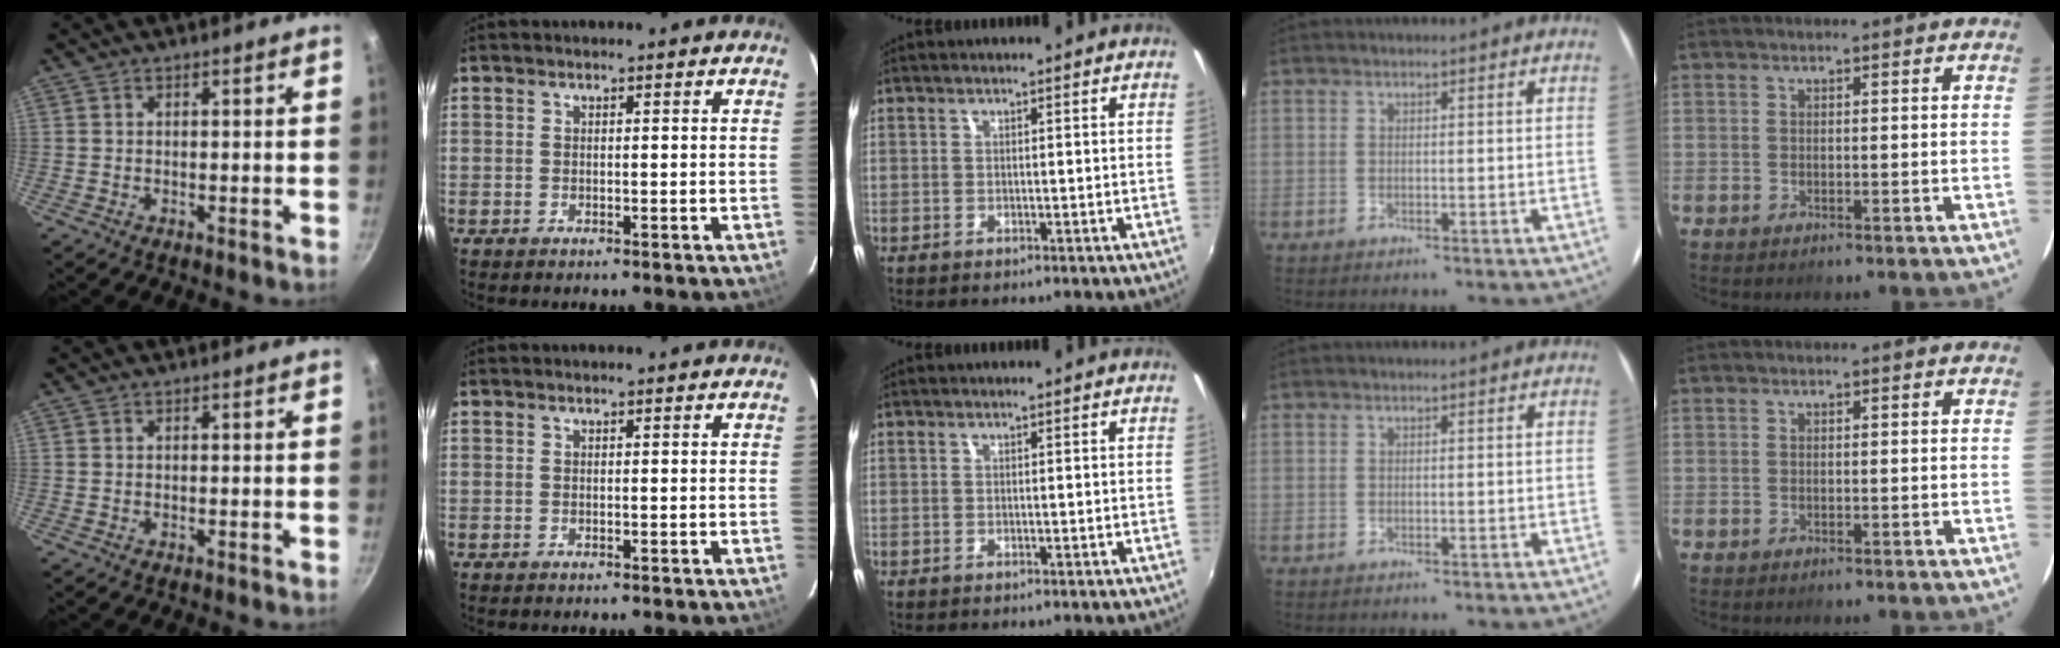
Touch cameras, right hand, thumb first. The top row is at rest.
{}